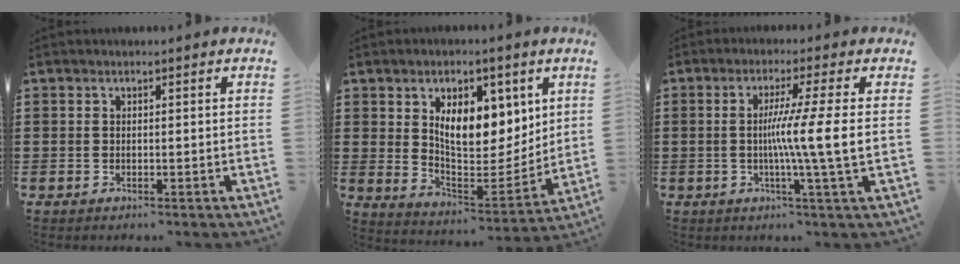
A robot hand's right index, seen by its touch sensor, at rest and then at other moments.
{"total": 9.1, "force": [4.8, 5.3, 5.6], "torque": [-0.098, -0.025, 0.081]}
{"total": 8.5, "force": [-0.3, -1.3, 8.4], "torque": [-0.150, -0.013, -0.012]}